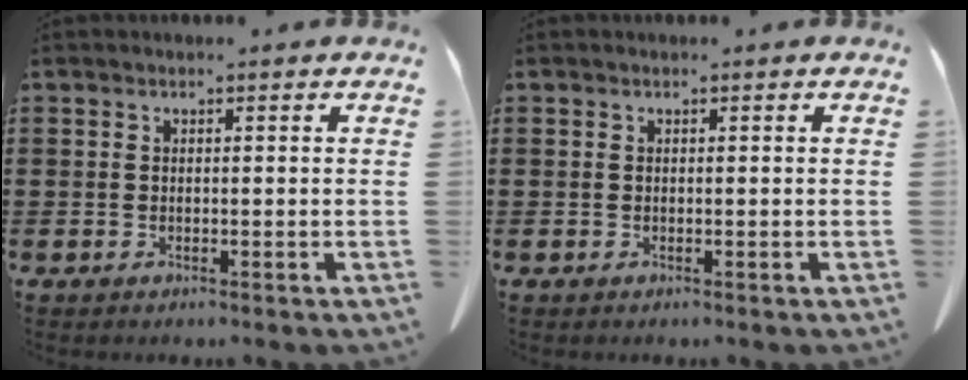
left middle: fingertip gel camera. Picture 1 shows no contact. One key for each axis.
{"total": 0.0}